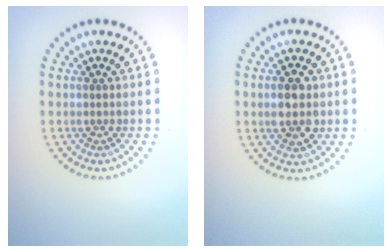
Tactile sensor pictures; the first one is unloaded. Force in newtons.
{"total": 3.5, "press": 3.5, "slide": 0.1}